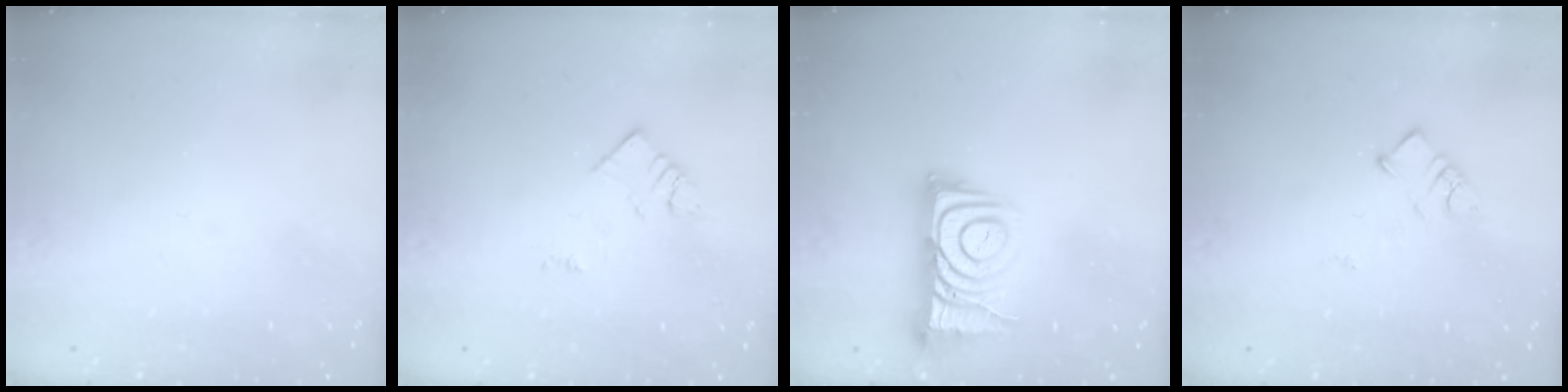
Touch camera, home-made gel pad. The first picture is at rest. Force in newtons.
{"total": 2.7, "press": 2.6, "slide": 0.4}
{"total": 11.3, "press": 11.2, "slide": 1.0}
{"total": 4.3, "press": 4.3, "slide": 0.1}